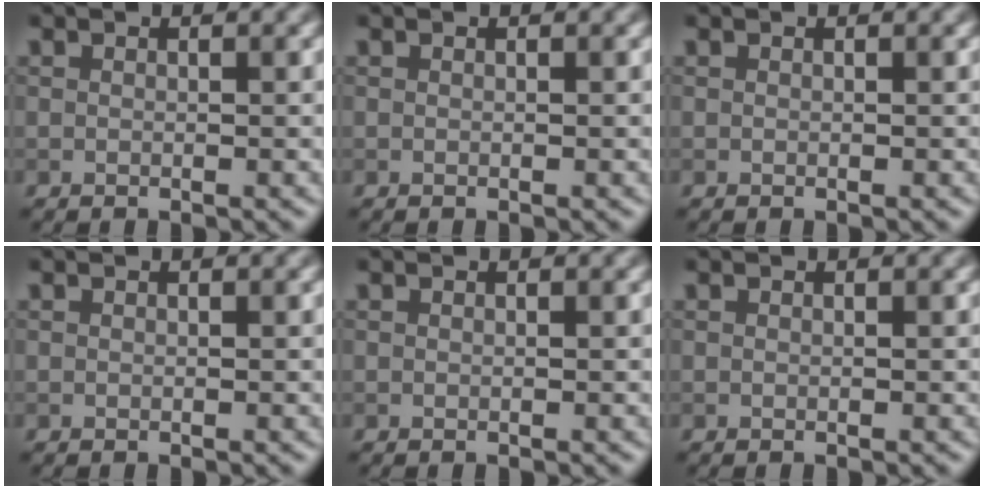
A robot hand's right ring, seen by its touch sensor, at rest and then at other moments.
{"total": 0.0}
{"total": 0.0}
{"total": 0.0}
{"total": 0.0}
{"total": 0.0}